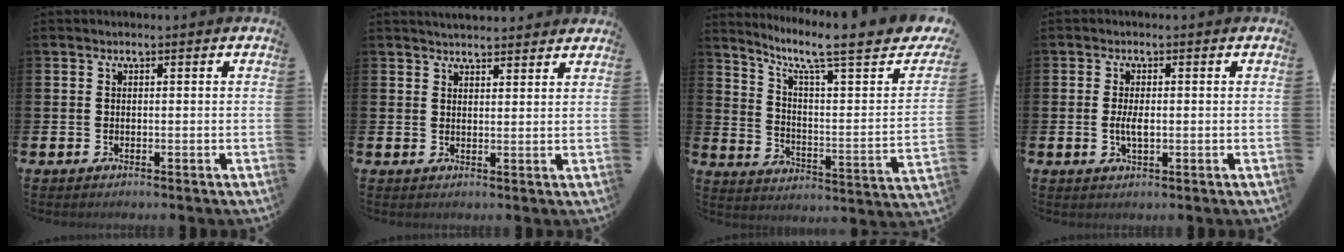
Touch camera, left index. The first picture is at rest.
{"total": 3.1, "force": [3.0, 0.4, 0.1], "torque": [-0.005, -0.013, 0.056]}
{"total": 8.8, "force": [6.3, 1.9, 5.8], "torque": [-0.103, -0.058, 0.087]}
{"total": 2.7, "force": [-0.1, 1.1, 2.4], "torque": [-0.044, 0.001, -0.004]}